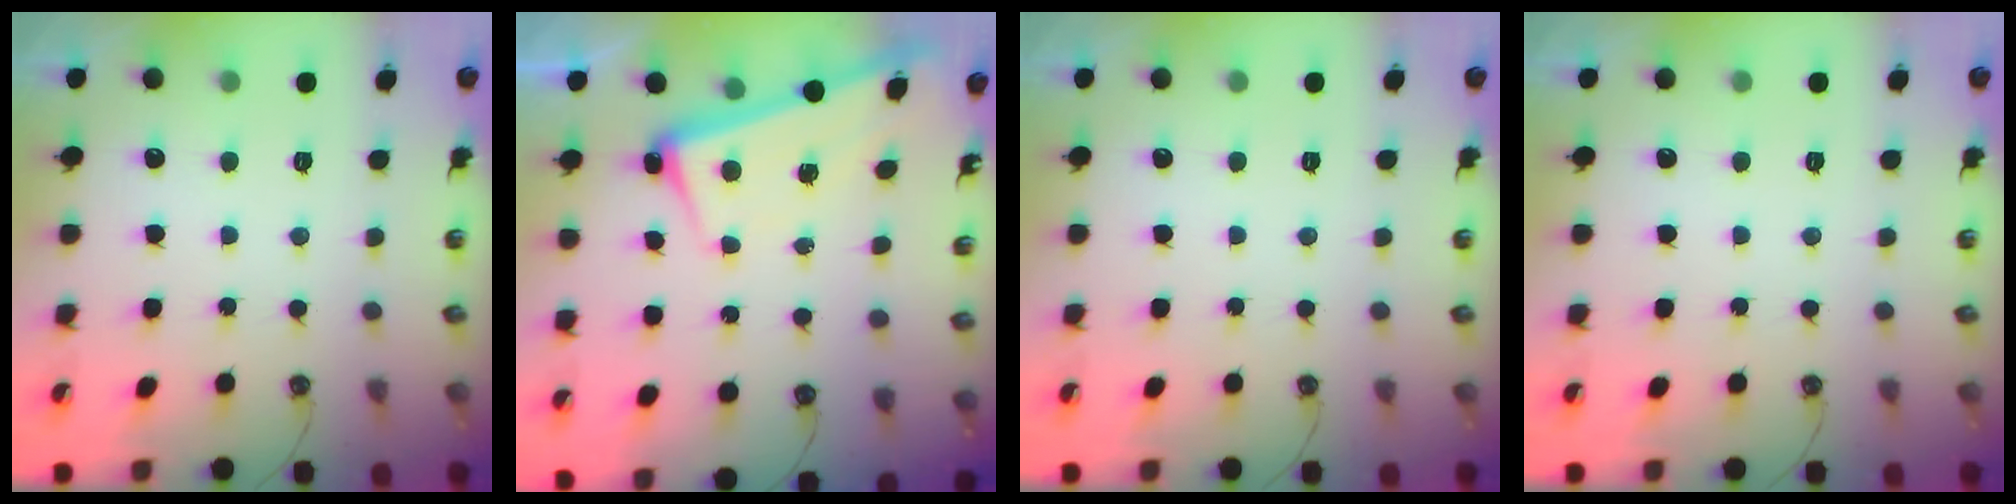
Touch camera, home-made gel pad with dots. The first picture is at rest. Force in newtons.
{"total": 2.3, "press": 2.2, "slide": 0.7}
{"total": 0.0}
{"total": 0.0}